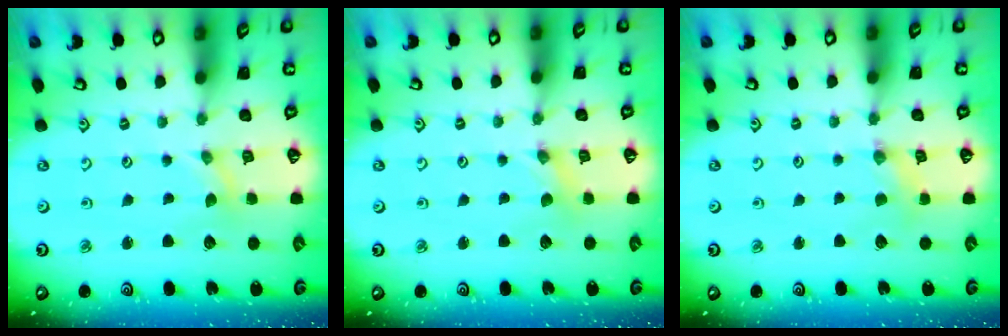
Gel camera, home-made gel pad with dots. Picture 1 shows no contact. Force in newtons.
{"total": 0.0}
{"total": 2.1, "press": 2.1, "slide": 0.4}